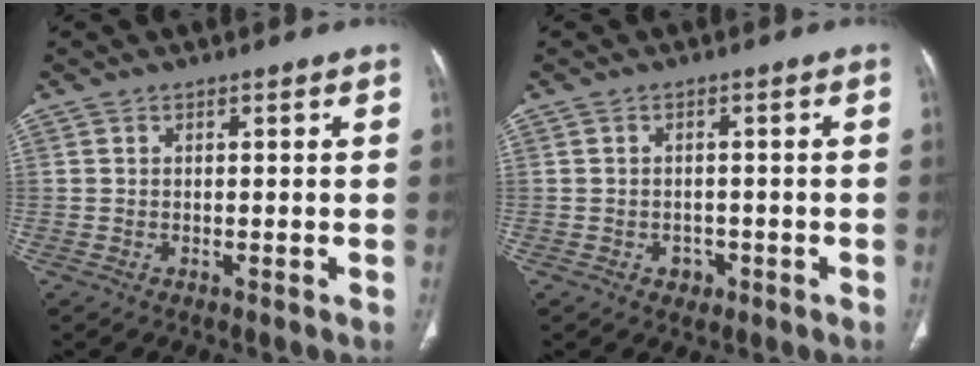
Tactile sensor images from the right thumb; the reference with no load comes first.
{"total": 2.3, "force": [-1.0, 1.9, 0.8], "torque": [-0.002, 0.006, -0.010]}